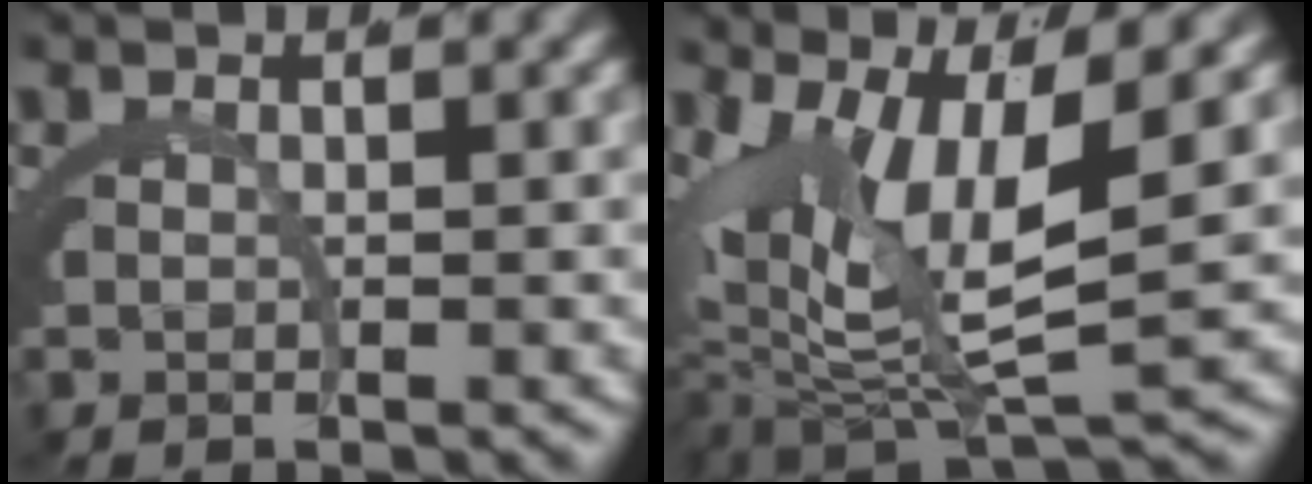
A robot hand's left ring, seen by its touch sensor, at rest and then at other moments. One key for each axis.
{"total": 9.0, "fx": -0.7, "fy": 5.0, "fz": 7.4, "tx": -0.129, "ty": -0.019, "tz": -0.008}